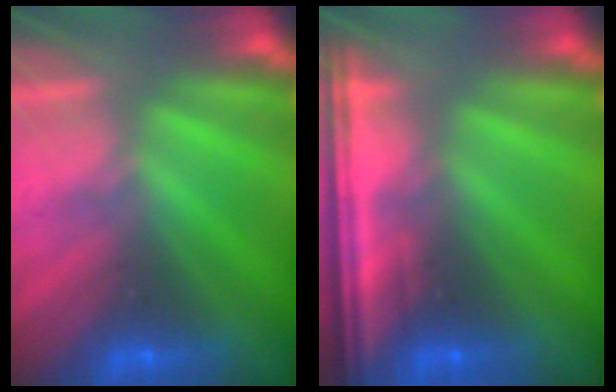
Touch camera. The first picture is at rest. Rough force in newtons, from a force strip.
{"total": 5.8}